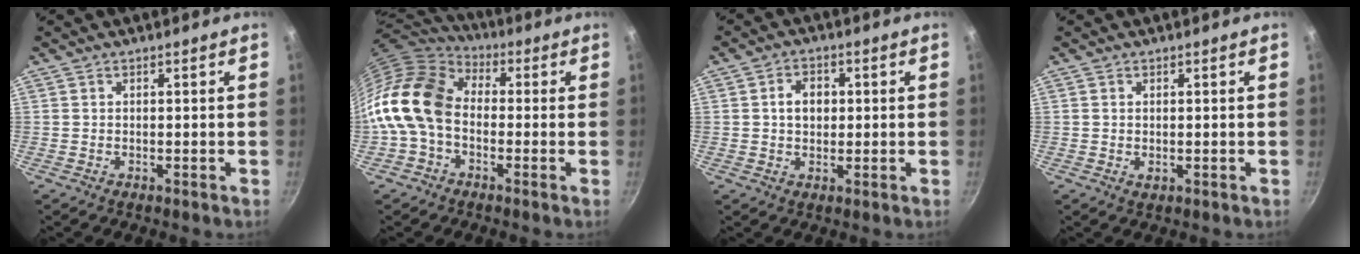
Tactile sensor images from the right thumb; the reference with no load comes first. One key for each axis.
{"total": 16.0, "fx": -1.7, "fy": 11.5, "fz": 11.1, "tx": -0.199, "ty": 0.039, "tz": -0.055}
{"total": 4.7, "fx": 0.5, "fy": 3.6, "fz": 2.9, "tx": -0.027, "ty": 0.007, "tz": 0.005}
{"total": 1.0, "fx": 0.1, "fy": 0.6, "fz": 0.8, "tx": -0.012, "ty": -0.002, "tz": 0.001}